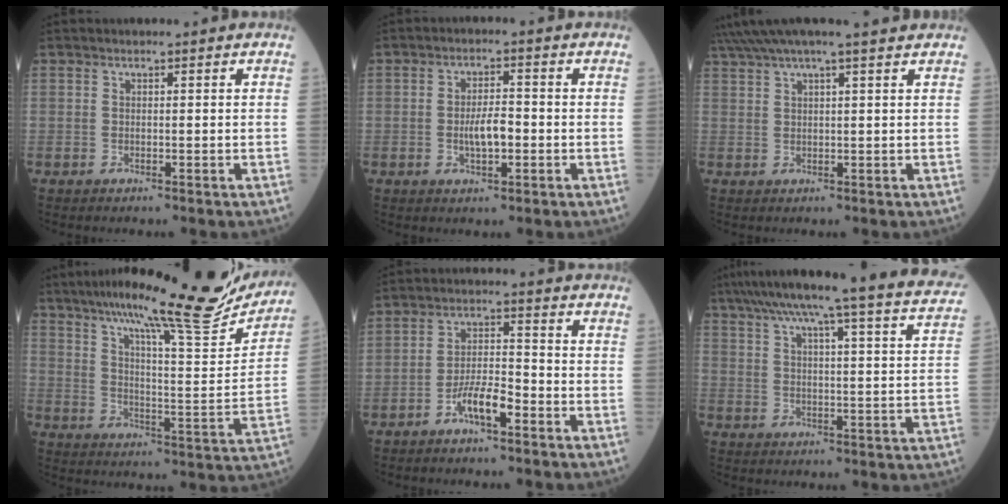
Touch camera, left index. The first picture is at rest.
{"total": 4.3, "force": [-1.0, 1.5, 3.9], "torque": [-0.074, 0.003, -0.020]}
{"total": 10.3, "force": [8.9, -0.5, 5.3], "torque": [-0.096, 0.036, 0.121]}
{"total": 23.2, "force": [19.5, 1.8, 12.4], "torque": [-0.193, -0.022, 0.270]}
{"total": 5.5, "force": [-3.3, 1.2, 4.2], "torque": [-0.084, 0.006, -0.064]}
{"total": 23.6, "force": [21.0, -0.9, 10.7], "torque": [-0.170, -0.048, 0.263]}